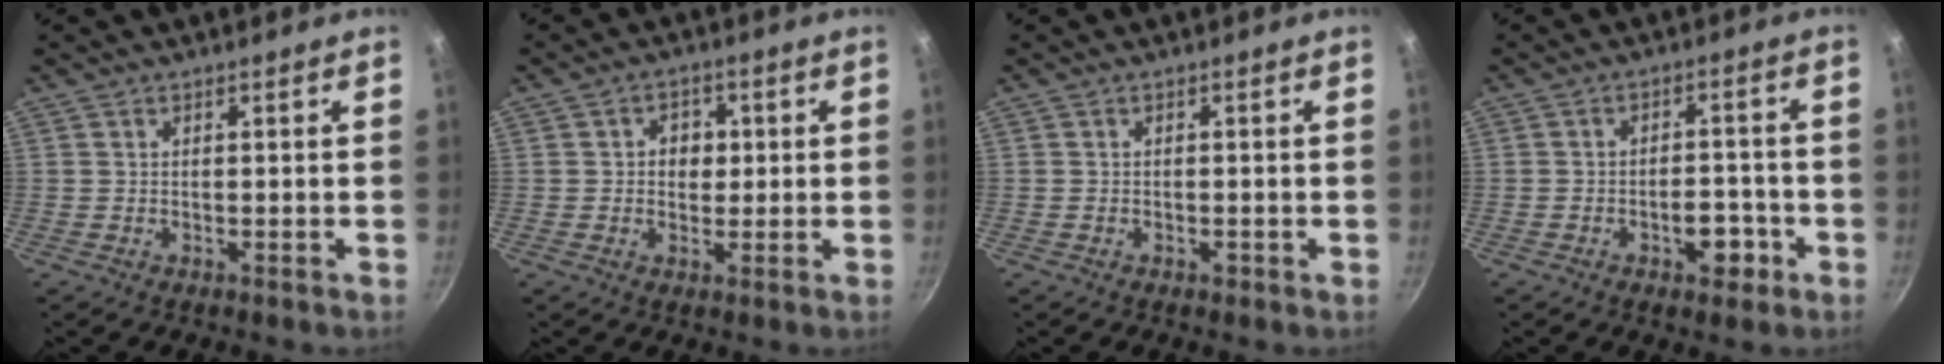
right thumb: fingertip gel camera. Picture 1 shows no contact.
{"total": 4.4, "force": [0.4, 3.7, 2.4], "torque": [-0.012, 0.001, 0.001]}
{"total": 0.8, "force": [-0.4, 0.5, 0.5], "torque": [-0.009, 0.003, -0.005]}
{"total": 6.2, "force": [-2.7, 3.5, 4.4], "torque": [-0.034, 0.022, -0.036]}